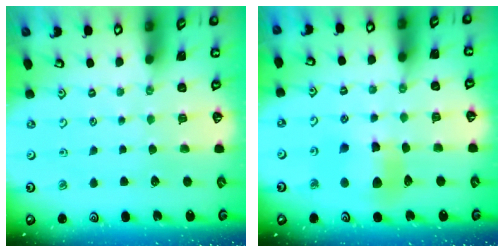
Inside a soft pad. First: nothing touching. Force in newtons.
{"total": 8.8, "press": 8.7, "slide": 1.3}